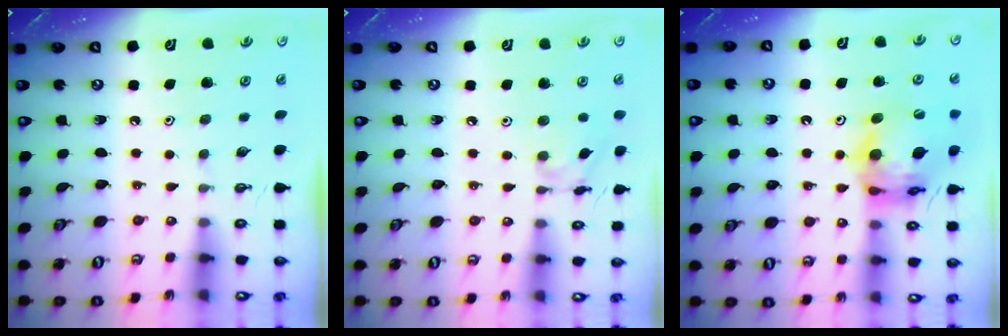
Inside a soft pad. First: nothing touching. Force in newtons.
{"total": 9.5, "press": 9.5, "slide": 0.7}
{"total": 15.9, "press": 15.8, "slide": 1.7}